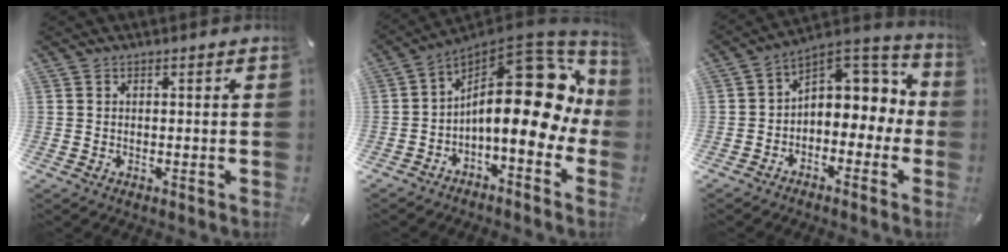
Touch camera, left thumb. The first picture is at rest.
{"total": 21.9, "force": [2.3, 10.3, 19.2], "torque": [-0.302, -0.042, 0.040]}
{"total": 8.1, "force": [1.8, 6.4, 4.5], "torque": [-0.054, -0.022, 0.034]}